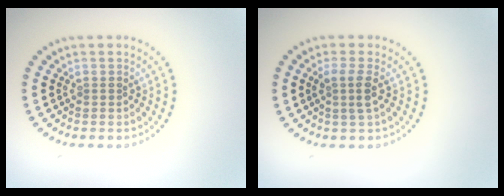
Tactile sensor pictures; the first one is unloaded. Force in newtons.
{"total": 1.8, "press": 1.5, "slide": 1.0}